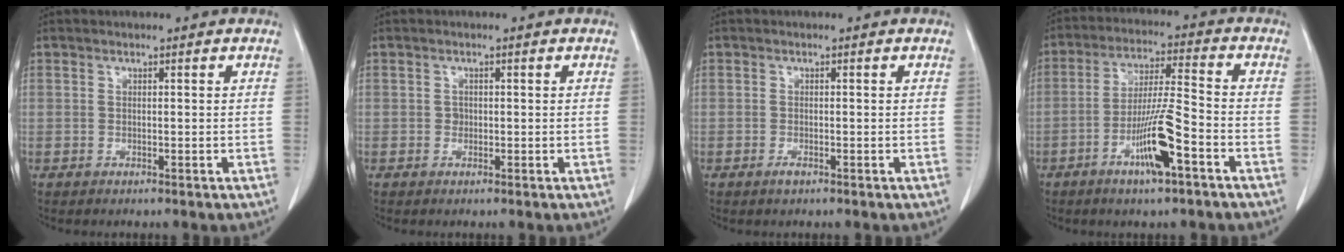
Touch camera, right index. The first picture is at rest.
{"total": 0.8, "force": [-0.1, 0.7, 0.2], "torque": [-0.002, 0.004, 0.000]}
{"total": 0.9, "force": [-0.6, 0.1, 0.7], "torque": [-0.015, -0.002, -0.010]}
{"total": 10.0, "force": [-4.7, 0.4, 8.9], "torque": [-0.171, -0.005, -0.085]}